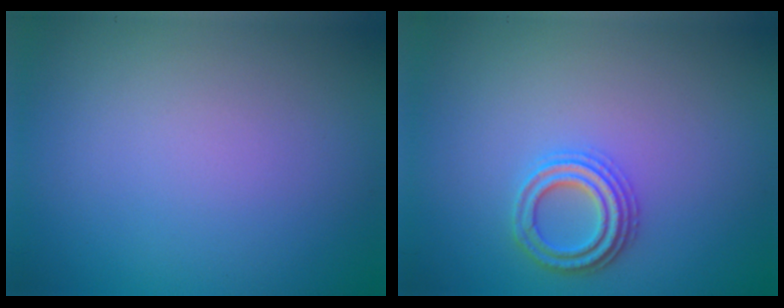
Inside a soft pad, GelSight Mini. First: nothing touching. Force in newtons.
{"total": 2.7, "press": 2.6, "slide": 0.8}